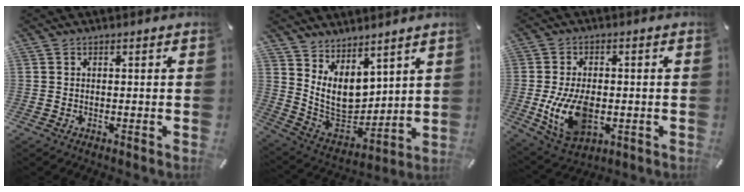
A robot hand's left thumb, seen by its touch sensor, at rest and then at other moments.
{"total": 9.8, "force": [5.3, 7.0, 4.4], "torque": [-0.103, -0.058, 0.108]}
{"total": 11.9, "force": [-1.9, 7.5, 9.0], "torque": [-0.195, -0.005, -0.031]}